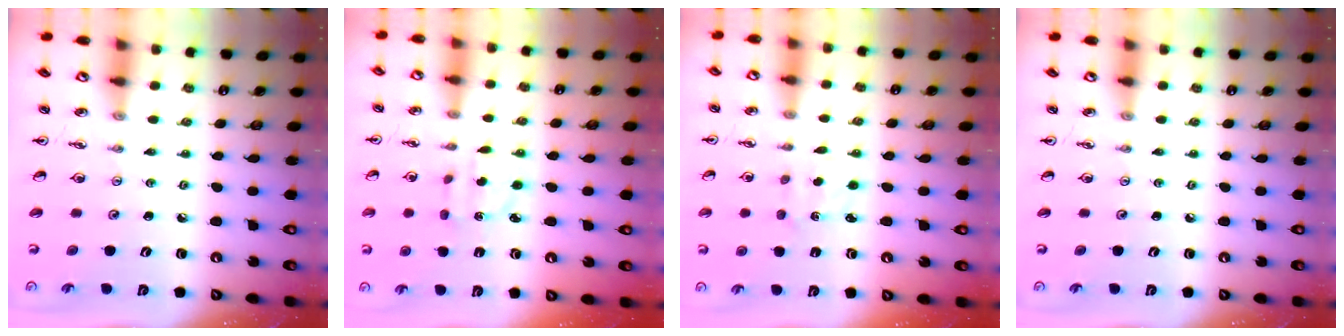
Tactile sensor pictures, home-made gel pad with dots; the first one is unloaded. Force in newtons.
{"total": 3.1, "press": 3.1, "slide": 0.5}
{"total": 2.4, "press": 2.3, "slide": 0.4}
{"total": 0.0}